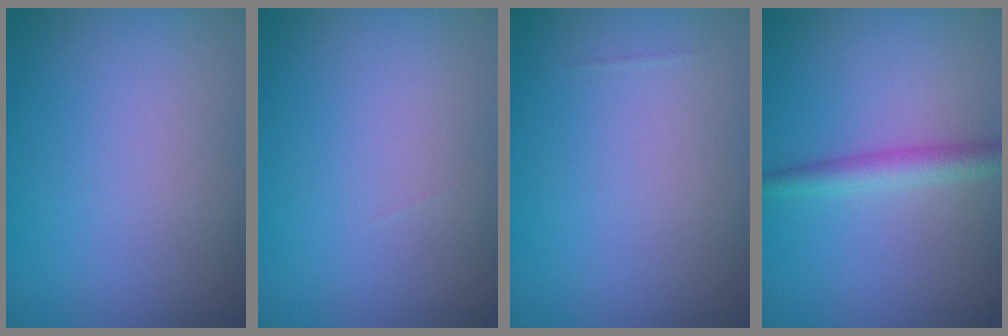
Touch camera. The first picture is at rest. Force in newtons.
{"total": 0.0}
{"total": 0.0}
{"total": 2.3, "press": 2.3, "slide": 0.0}